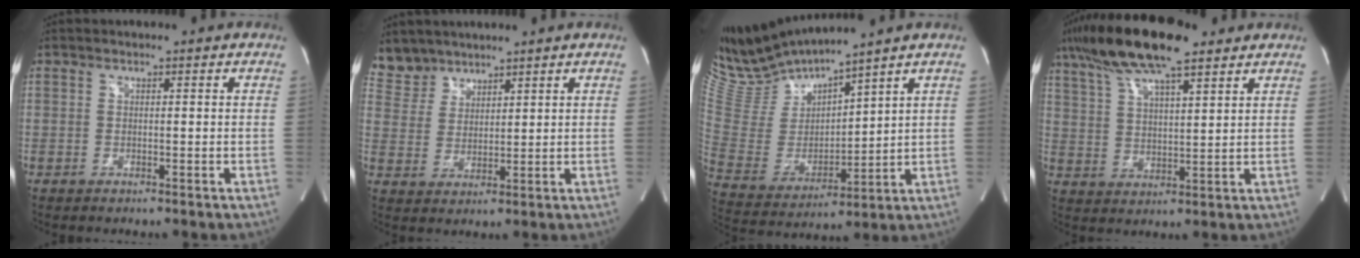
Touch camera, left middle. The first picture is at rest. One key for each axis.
{"total": 5.3, "fx": 4.7, "fy": 2.4, "fz": -0.2, "tx": 0.003, "ty": 0.005, "tz": 0.105}
{"total": 12.3, "fx": 11.9, "fy": -0.2, "fz": 3.1, "tx": -0.083, "ty": -0.005, "tz": 0.256}
{"total": 15.1, "fx": 10.8, "fy": 2.9, "fz": 10.2, "tx": -0.201, "ty": 0.029, "tz": 0.194}